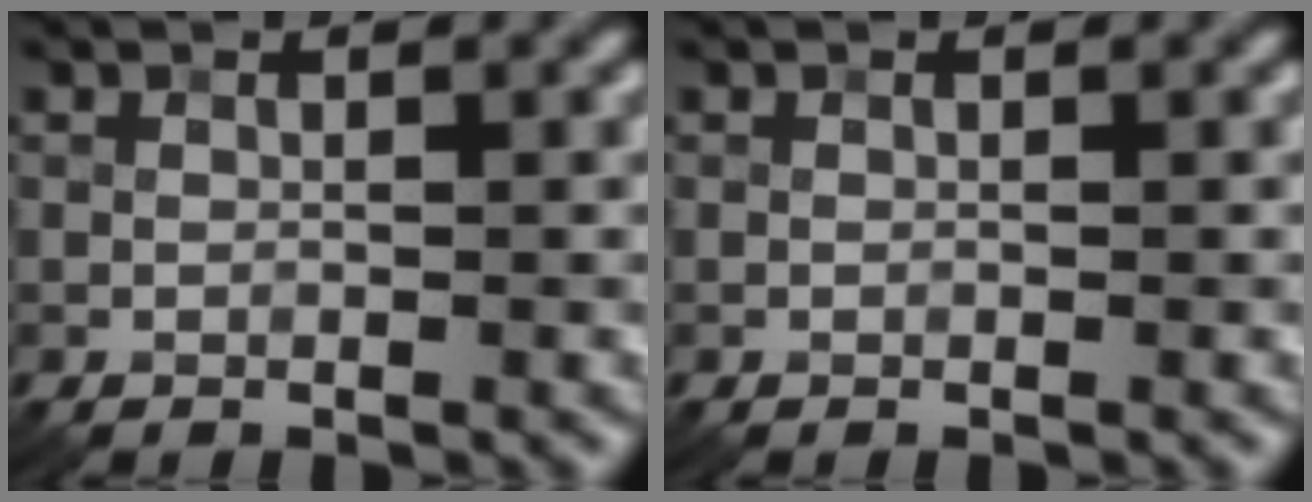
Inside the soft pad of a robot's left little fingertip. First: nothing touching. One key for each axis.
{"total": 0.0}